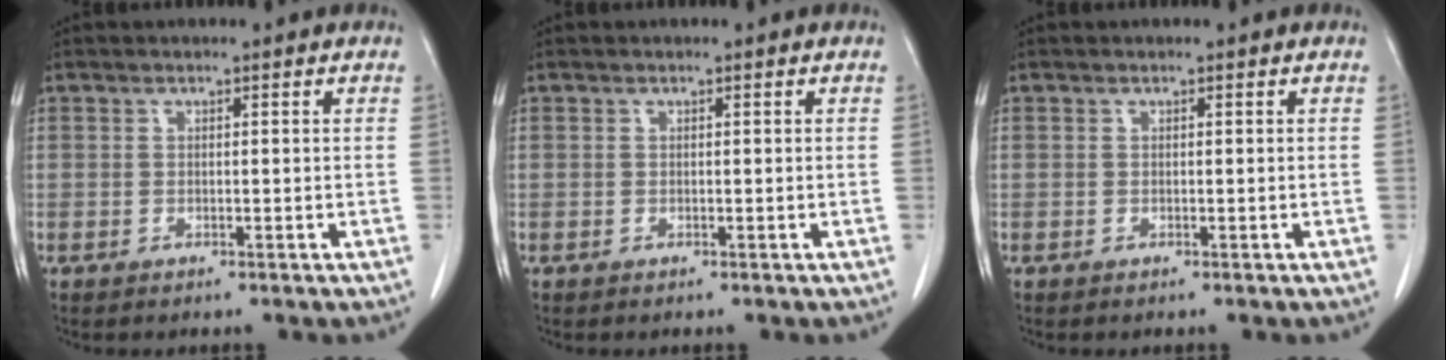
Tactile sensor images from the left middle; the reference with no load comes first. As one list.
[{"total": 0.0}, {"total": 0.0}]